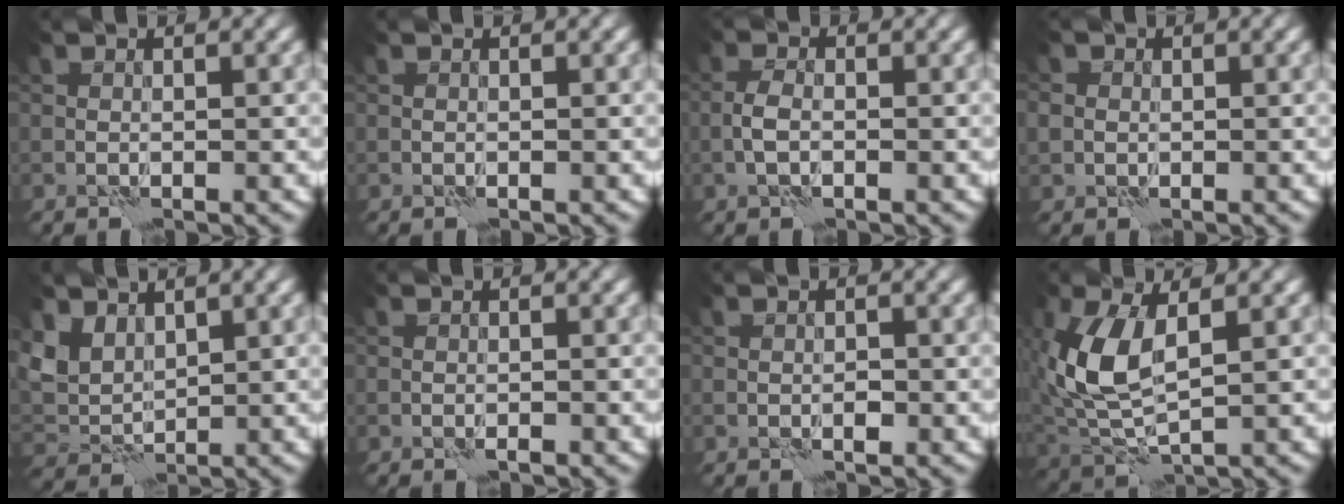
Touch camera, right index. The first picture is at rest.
{"total": 0.0}
{"total": 1.8, "force": [-0.6, 0.9, 1.5], "torque": [-0.032, 0.003, -0.018]}
{"total": 2.0, "force": [0.1, 1.9, 0.7], "torque": [-0.004, 0.005, -0.005]}
{"total": 3.8, "force": [2.4, 2.5, 1.5], "torque": [-0.047, -0.006, 0.046]}
{"total": 0.7, "force": [-0.4, 0.2, 0.5], "torque": [-0.009, 0.000, -0.008]}
{"total": 0.9, "force": [-0.3, 0.4, 0.7], "torque": [-0.013, 0.001, -0.005]}
{"total": 6.8, "force": [1.4, 3.4, 5.7], "torque": [-0.146, -0.002, 0.029]}